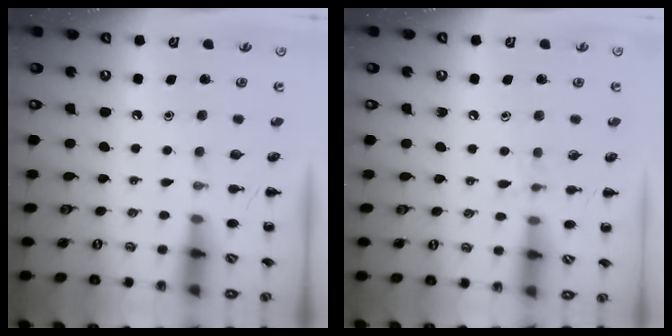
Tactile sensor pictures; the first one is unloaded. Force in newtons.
{"total": 5.3, "press": 4.9, "slide": 2.1}